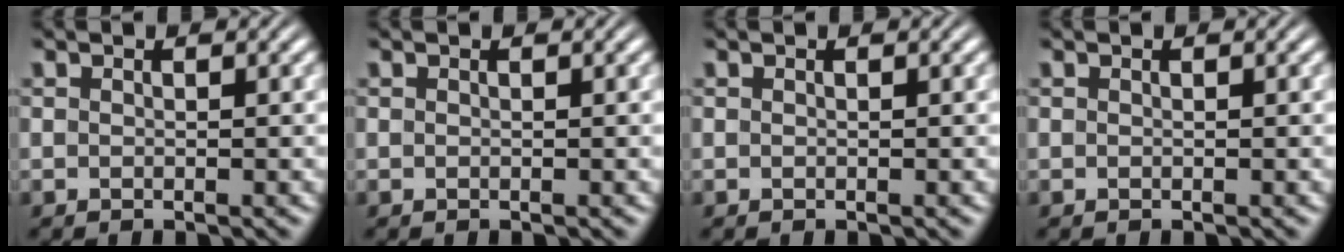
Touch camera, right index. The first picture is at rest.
{"total": 0.0}
{"total": 0.0}
{"total": 0.0}